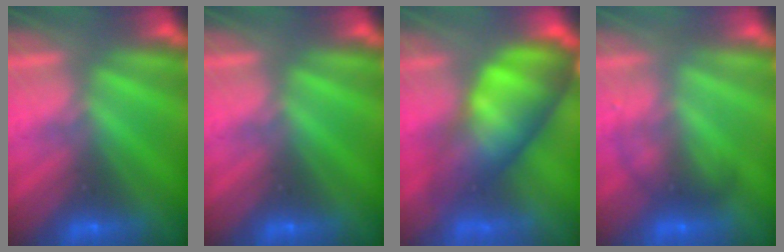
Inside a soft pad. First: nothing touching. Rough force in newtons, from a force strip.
{"total": 0.0}
{"total": 10.0}
{"total": 2.0}